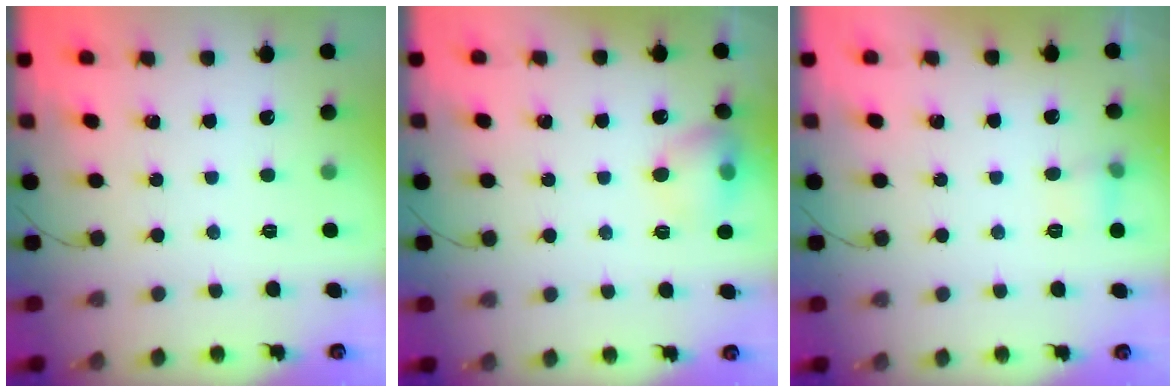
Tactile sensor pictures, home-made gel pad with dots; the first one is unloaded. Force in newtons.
{"total": 9.4, "press": 9.3, "slide": 1.3}
{"total": 5.8, "press": 5.5, "slide": 1.7}